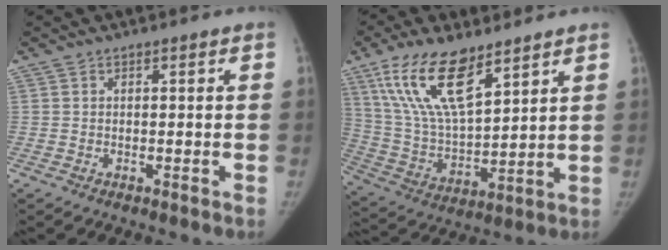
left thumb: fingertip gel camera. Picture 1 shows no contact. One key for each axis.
{"total": 17.4, "fx": 10.3, "fy": 6.7, "fz": 12.3, "tx": -0.218, "ty": -0.042, "tz": 0.204}